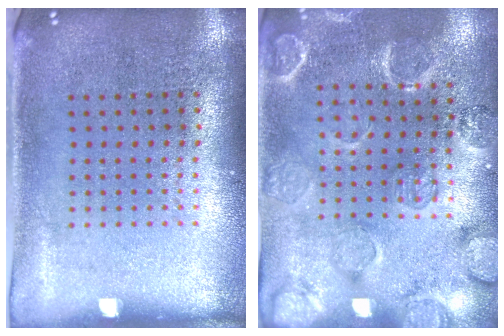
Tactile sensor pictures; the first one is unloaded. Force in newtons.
{"total": 2.4, "press": 2.2, "slide": 0.9}